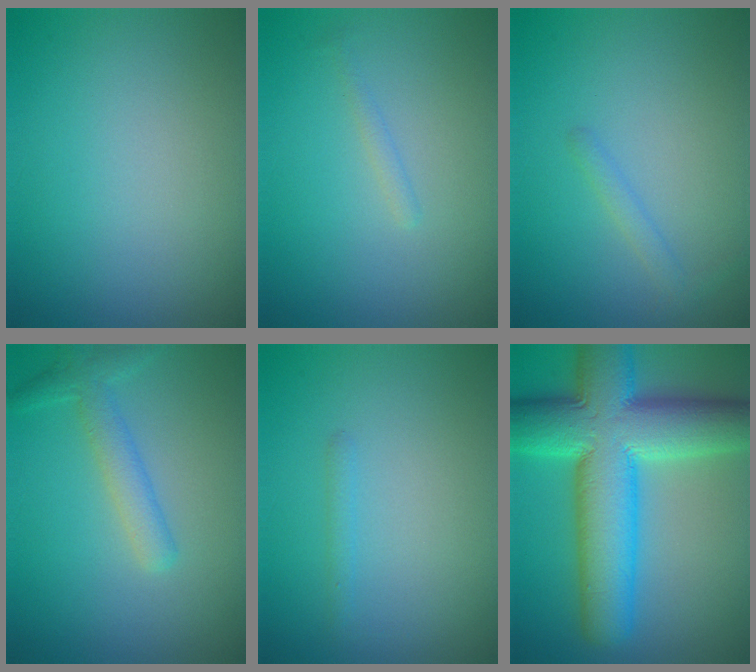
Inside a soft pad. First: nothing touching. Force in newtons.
{"total": 0.7, "press": 0.7, "slide": 0.1}
{"total": 1.1, "press": 1.1, "slide": 0.0}
{"total": 2.6, "press": 2.6, "slide": 0.1}
{"total": 0.7, "press": 0.7, "slide": 0.0}
{"total": 12.9, "press": 12.9, "slide": 0.4}